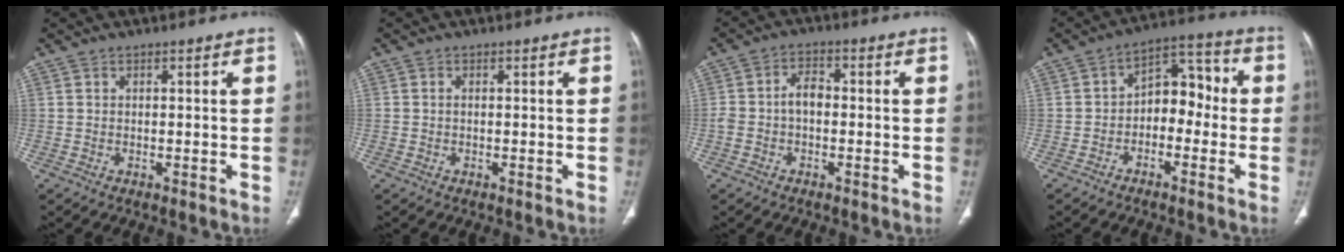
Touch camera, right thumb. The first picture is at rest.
{"total": 0.6, "force": [-0.1, 0.4, 0.4], "torque": [-0.008, 0.001, -0.002]}
{"total": 4.7, "force": [-0.8, 3.0, 3.6], "torque": [-0.065, 0.022, -0.019]}
{"total": 9.0, "force": [-1.5, 6.2, 6.4], "torque": [-0.055, 0.047, -0.041]}